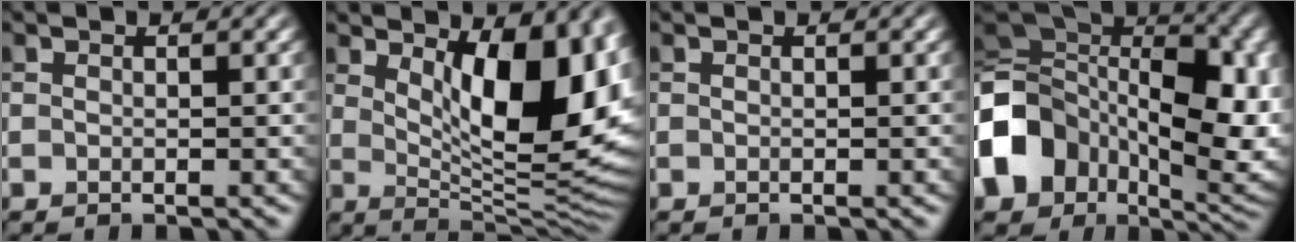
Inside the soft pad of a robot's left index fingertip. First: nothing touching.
{"total": 13.1, "force": [3.5, 5.4, 11.4], "torque": [-0.139, -0.009, 0.057]}
{"total": 0.0}
{"total": 17.2, "force": [-0.6, 12.5, 11.8], "torque": [-0.241, -0.004, 0.000]}